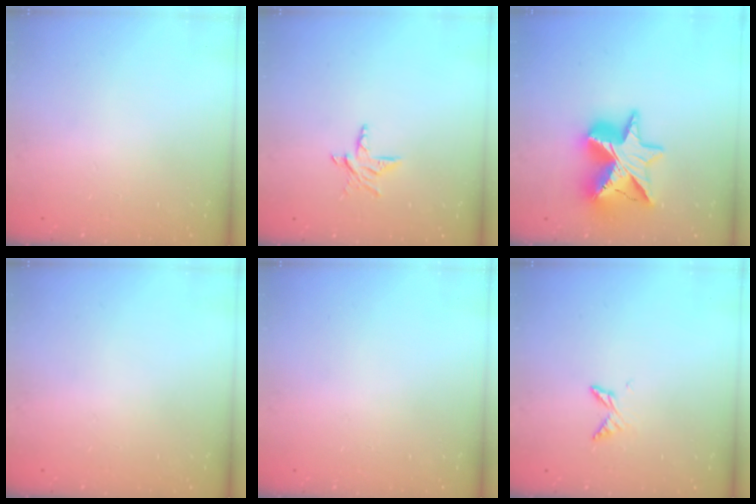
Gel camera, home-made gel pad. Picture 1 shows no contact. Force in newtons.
{"total": 6.3, "press": 6.2, "slide": 0.6}
{"total": 17.1, "press": 17.0, "slide": 1.4}
{"total": 0.0}
{"total": 0.0}
{"total": 4.5, "press": 4.4, "slide": 0.5}